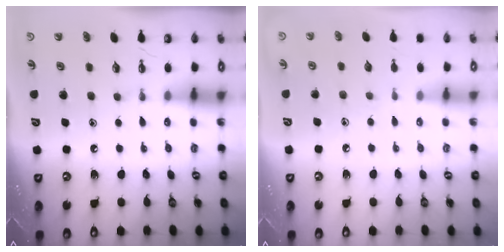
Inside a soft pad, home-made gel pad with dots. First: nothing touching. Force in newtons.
{"total": 3.8, "press": 3.8, "slide": 0.4}